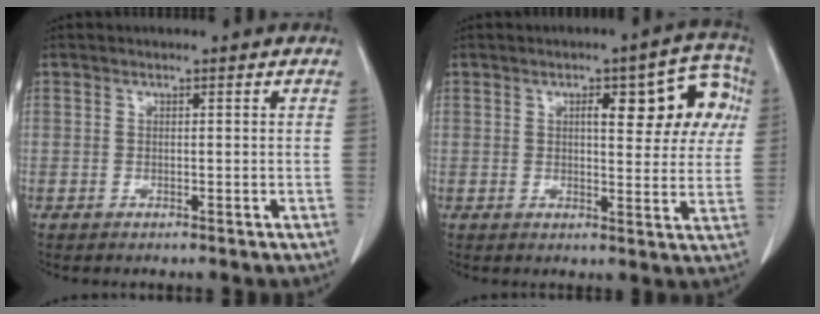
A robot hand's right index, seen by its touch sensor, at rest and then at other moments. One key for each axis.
{"total": 11.1, "fx": 3.5, "fy": 3.7, "fz": 9.9, "tx": -0.113, "ty": 0.028, "tz": 0.039}